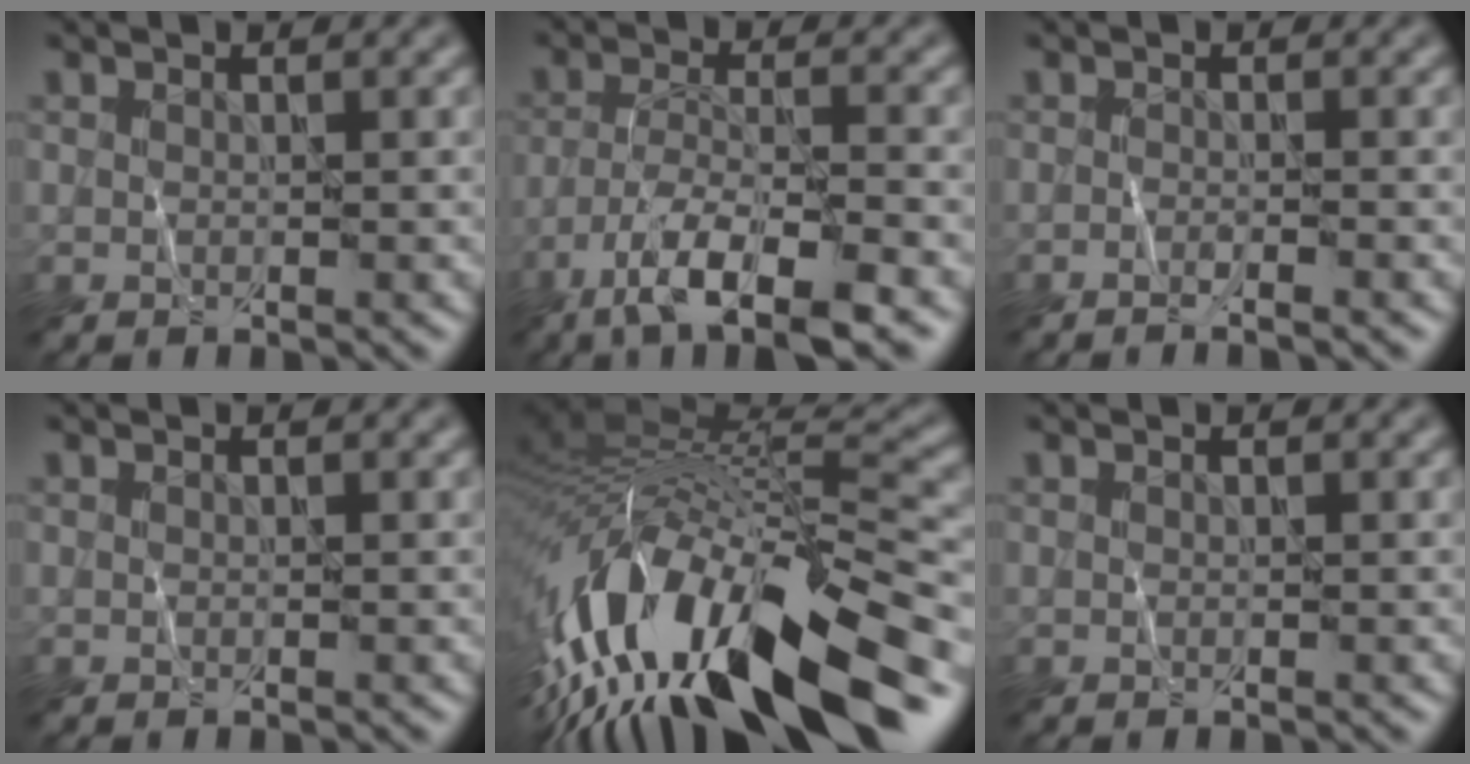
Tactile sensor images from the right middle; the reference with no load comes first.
{"total": 8.2, "force": [-5.1, 2.1, 6.1], "torque": [-0.103, -0.001, -0.089]}
{"total": 1.3, "force": [-1.0, 0.1, 0.9], "torque": [-0.015, 0.000, -0.022]}
{"total": 0.0}
{"total": 17.5, "force": [-7.8, 7.0, 14.0], "torque": [-0.266, -0.018, -0.120]}
{"total": 0.0}